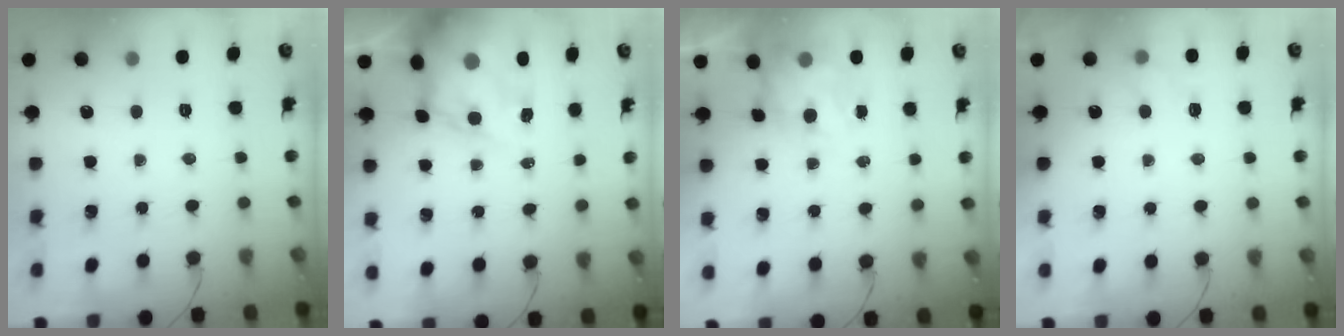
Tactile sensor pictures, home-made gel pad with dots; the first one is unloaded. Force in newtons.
{"total": 10.2, "press": 9.7, "slide": 3.1}
{"total": 5.5, "press": 5.4, "slide": 1.2}
{"total": 2.4, "press": 1.9, "slide": 1.4}